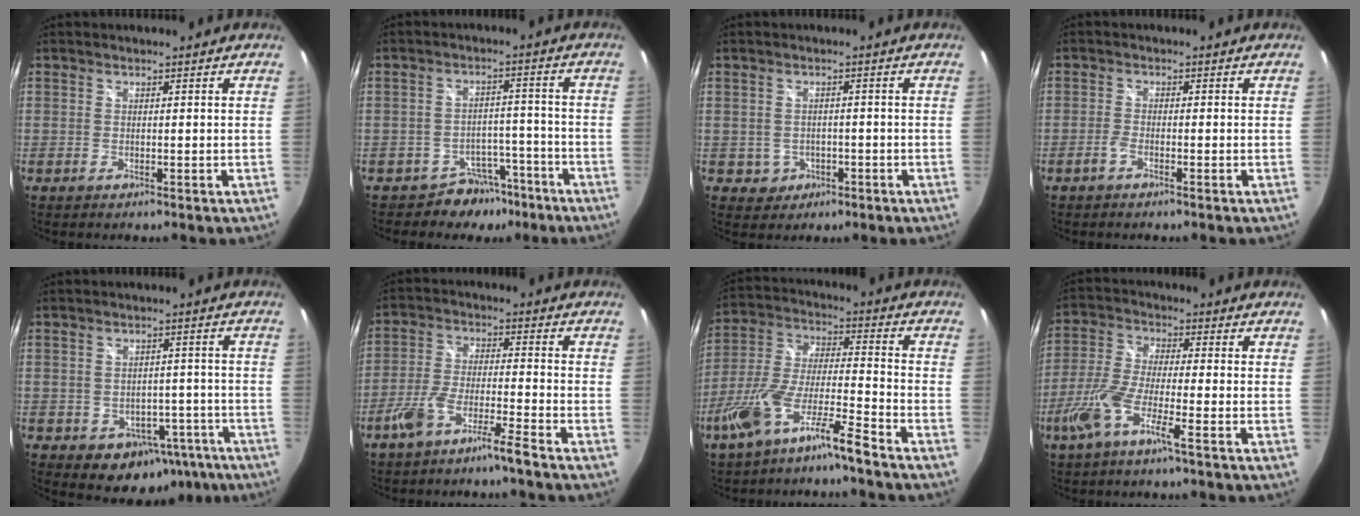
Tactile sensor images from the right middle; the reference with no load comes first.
{"total": 7.2, "force": [-5.5, 4.6, 0.4], "torque": [-0.001, 0.032, -0.075]}
{"total": 3.8, "force": [-1.2, 3.6, 0.8], "torque": [-0.028, 0.006, -0.007]}
{"total": 1.6, "force": [-1.1, 0.4, 1.1], "torque": [-0.035, 0.002, -0.027]}
{"total": 10.8, "force": [-5.6, 8.1, 4.4], "torque": [-0.079, 0.027, -0.043]}
{"total": 7.0, "force": [-5.2, -0.2, 4.6], "torque": [-0.110, 0.004, -0.099]}
{"total": 11.9, "force": [-8.3, 0.9, 8.4], "torque": [-0.177, 0.000, -0.156]}
{"total": 9.2, "force": [-4.8, 0.8, 7.8], "torque": [-0.175, -0.007, -0.098]}